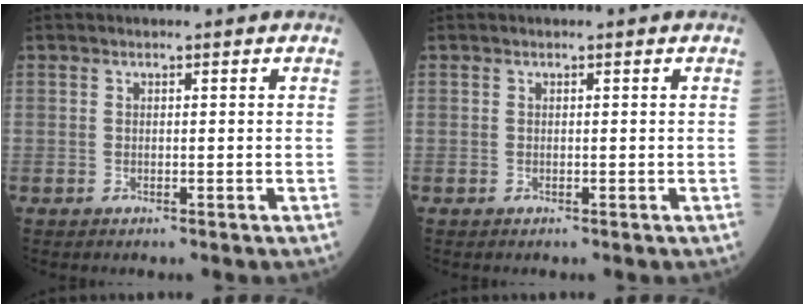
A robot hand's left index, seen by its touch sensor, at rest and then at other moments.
{"total": 0.0}